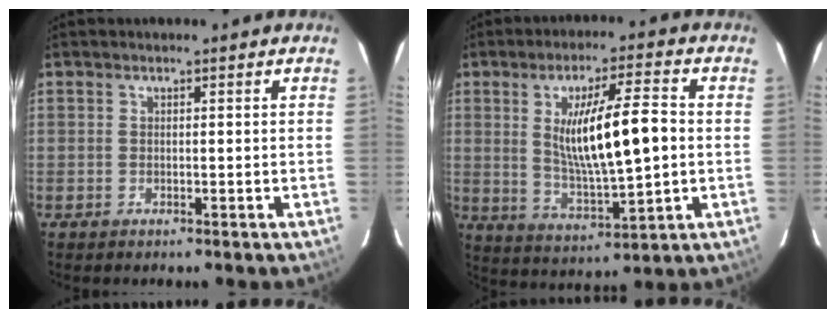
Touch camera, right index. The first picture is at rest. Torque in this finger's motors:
{"motor_torque": [1.29, 0.68, 0.43, 0.16]}